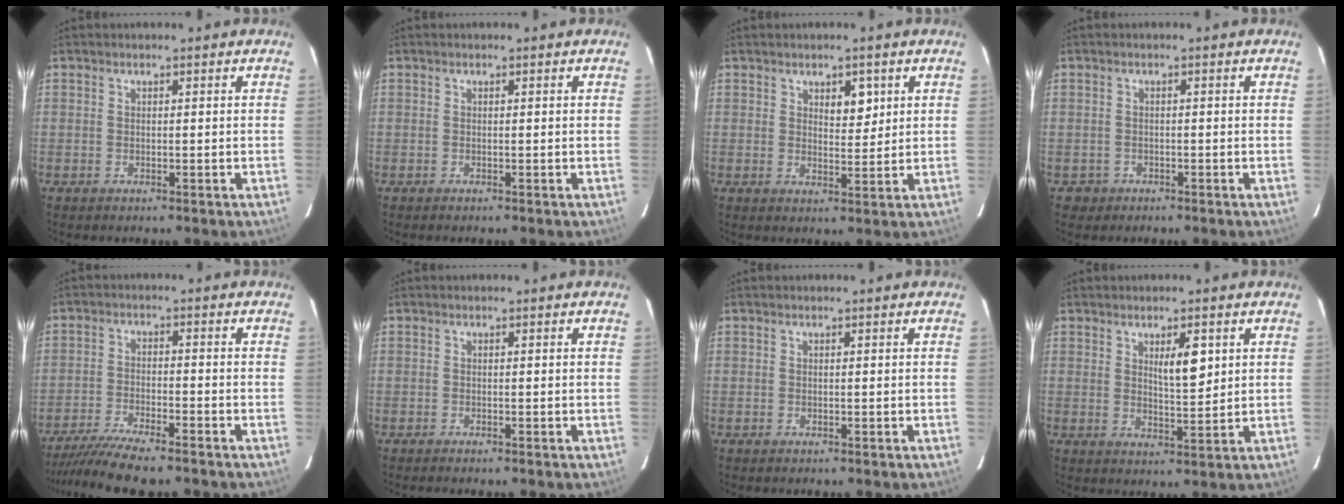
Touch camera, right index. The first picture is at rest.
{"total": 0.0}
{"total": 3.5, "force": [1.7, 1.7, 2.6], "torque": [-0.036, -0.001, 0.027]}
{"total": 1.7, "force": [-0.9, 1.4, -0.4], "torque": [0.000, 0.008, -0.015]}
{"total": 10.8, "force": [-9.4, 0.6, 5.1], "torque": [-0.083, -0.021, -0.153]}
{"total": 1.2, "force": [-1.0, 0.0, 0.7], "torque": [-0.008, -0.001, -0.014]}
{"total": 0.0}
{"total": 4.8, "force": [1.8, 1.2, 4.2], "torque": [-0.070, -0.004, 0.034]}